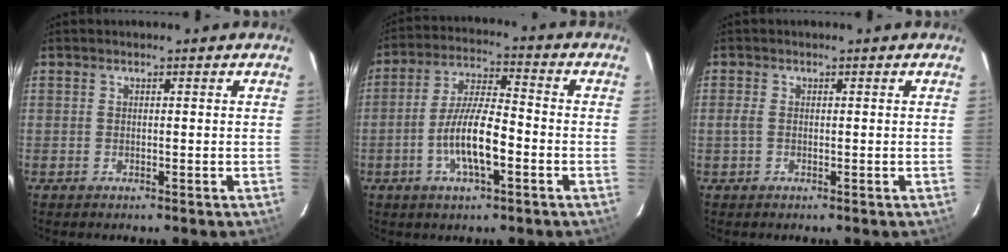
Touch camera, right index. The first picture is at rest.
{"total": 10.5, "force": [-3.6, 2.8, 9.4], "torque": [-0.185, -0.001, -0.067]}
{"total": 1.4, "force": [-0.2, 0.8, 1.1], "torque": [-0.027, 0.001, -0.004]}